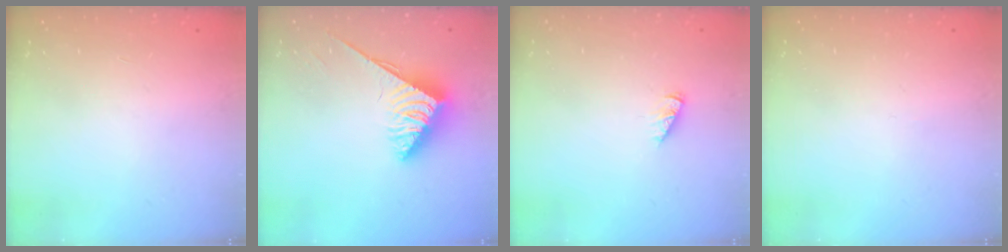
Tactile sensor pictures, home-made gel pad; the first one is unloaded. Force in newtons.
{"total": 3.8, "press": 3.8, "slide": 0.6}
{"total": 2.0, "press": 2.0, "slide": 0.3}
{"total": 0.0}